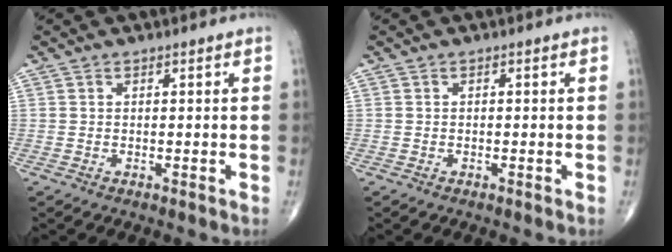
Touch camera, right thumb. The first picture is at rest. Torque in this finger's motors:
{"motor_torque": [-0.14, -0.11, 0.08, 0.17, -0.03]}